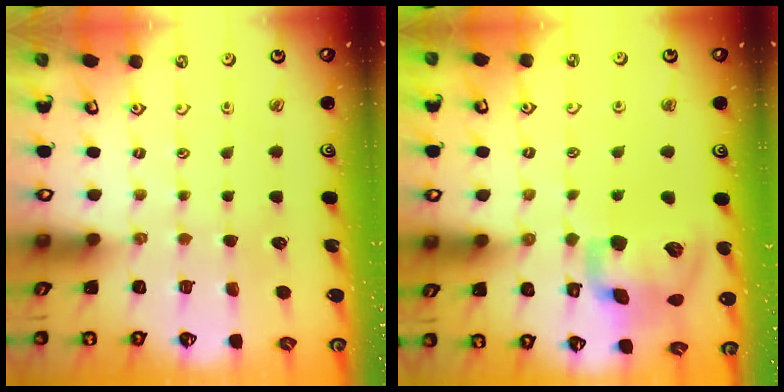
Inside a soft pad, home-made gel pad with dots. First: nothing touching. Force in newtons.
{"total": 17.3, "press": 17.0, "slide": 2.8}